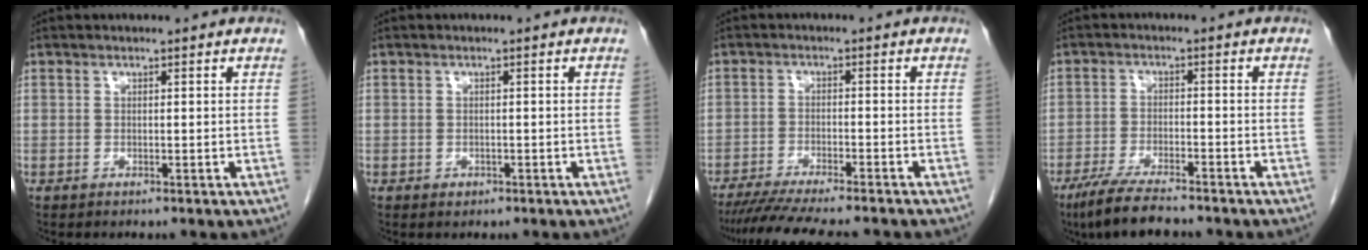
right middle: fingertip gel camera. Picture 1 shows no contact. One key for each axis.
{"total": 0.8, "fx": -0.4, "fy": 0.6, "fz": 0.2, "tx": -0.007, "ty": 0.001, "tz": -0.004}
{"total": 12.8, "fx": -11.2, "fy": 1.0, "fz": 6.1, "tx": -0.088, "ty": -0.022, "tz": -0.166}
{"total": 8.6, "fx": -7.0, "fy": 1.1, "fz": 4.9, "tx": -0.090, "ty": -0.023, "tz": -0.119}